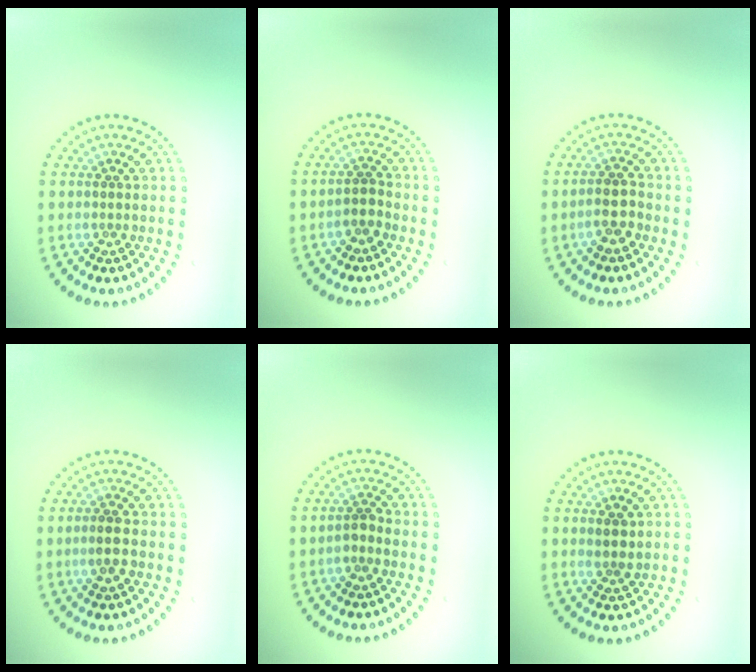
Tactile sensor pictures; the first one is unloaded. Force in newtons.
{"total": 1.5, "press": 1.0, "slide": 1.1}
{"total": 2.0, "press": 1.9, "slide": 0.8}
{"total": 1.8, "press": 1.8, "slide": 0.2}
{"total": 1.2, "press": 1.0, "slide": 0.6}
{"total": 1.5, "press": 1.3, "slide": 0.6}